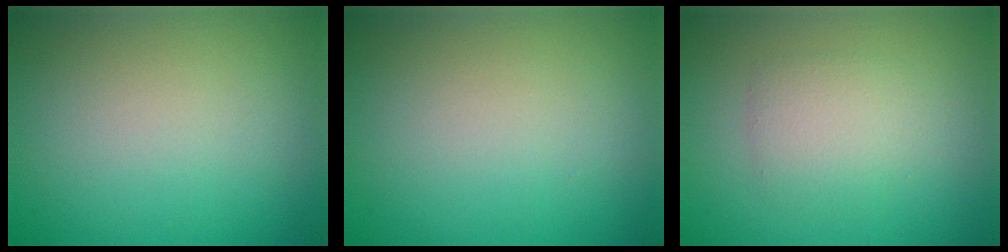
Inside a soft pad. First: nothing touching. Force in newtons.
{"total": 0.0}
{"total": 2.3, "press": 2.3, "slide": 0.1}